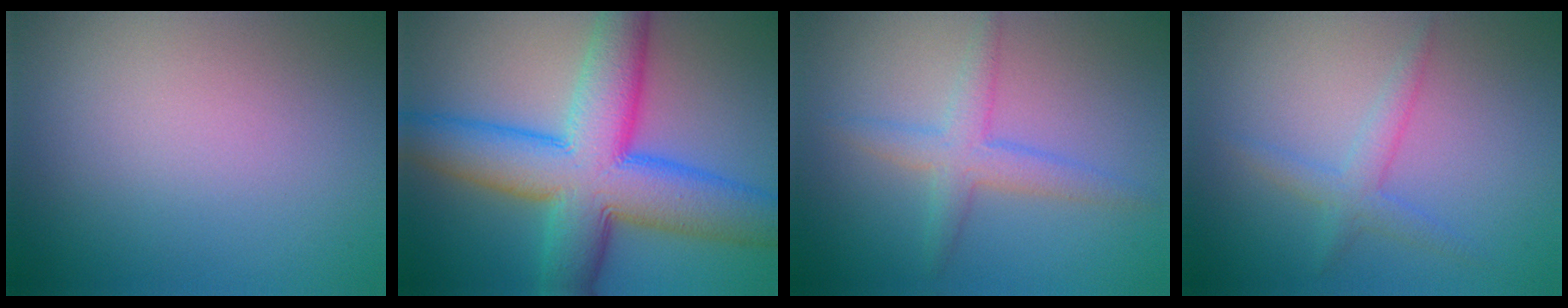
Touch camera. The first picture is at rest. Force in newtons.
{"total": 12.1, "press": 12.1, "slide": 0.3}
{"total": 2.9, "press": 2.9, "slide": 0.0}
{"total": 2.0, "press": 2.0, "slide": 0.1}